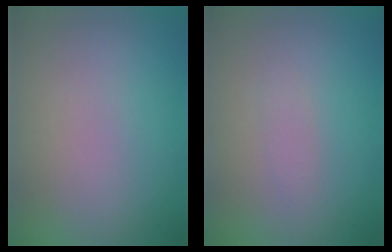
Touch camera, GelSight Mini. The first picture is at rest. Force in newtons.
{"total": 0.8, "press": 0.8, "slide": 0.0}